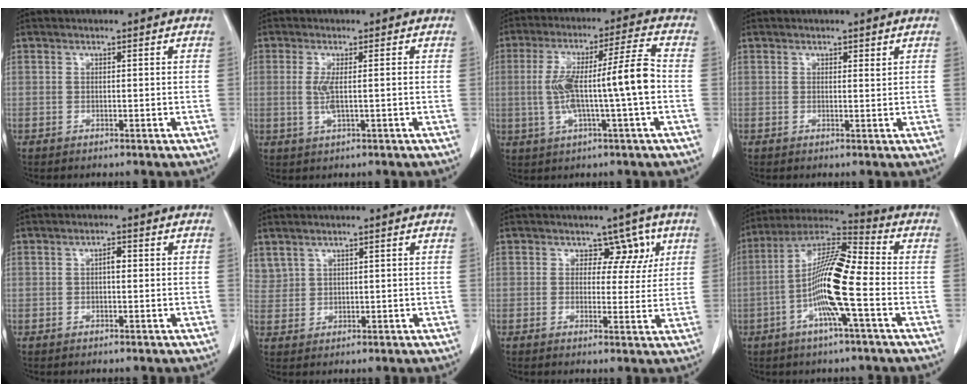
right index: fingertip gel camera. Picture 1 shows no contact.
{"total": 3.3, "force": [-0.1, 0.5, 3.3], "torque": [-0.070, -0.005, 0.002]}
{"total": 12.5, "force": [-0.9, 0.3, 12.5], "torque": [-0.226, 0.024, -0.013]}
{"total": 0.6, "force": [0.4, 0.2, 0.3], "torque": [-0.005, -0.004, 0.005]}
{"total": 1.4, "force": [0.1, 0.6, 1.2], "torque": [-0.018, 0.004, 0.000]}
{"total": 3.6, "force": [2.6, 2.5, 0.6], "torque": [-0.012, 0.011, 0.066]}
{"total": 4.6, "force": [2.0, 3.3, 2.5], "torque": [-0.010, 0.003, 0.023]}
{"total": 13.7, "force": [-3.0, 1.1, 13.3], "torque": [-0.255, 0.010, -0.061]}